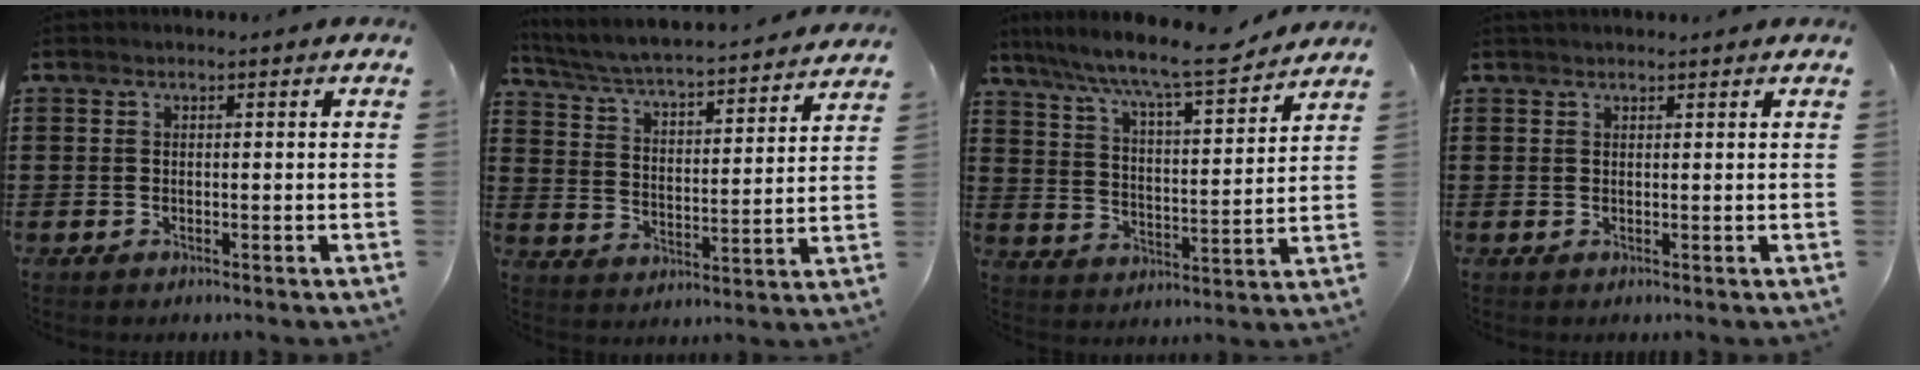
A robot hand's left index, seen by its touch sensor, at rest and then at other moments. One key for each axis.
{"total": 4.1, "fx": 3.9, "fy": -0.3, "fz": 1.4, "tx": -0.048, "ty": -0.038, "tz": 0.056}
{"total": 8.3, "fx": 7.3, "fy": 0.2, "fz": 4.0, "tx": -0.097, "ty": -0.047, "tz": 0.114}
{"total": 0.9, "fx": 0.9, "fy": 0.1, "fz": 0.1, "tx": -0.003, "ty": 0.000, "tz": 0.017}